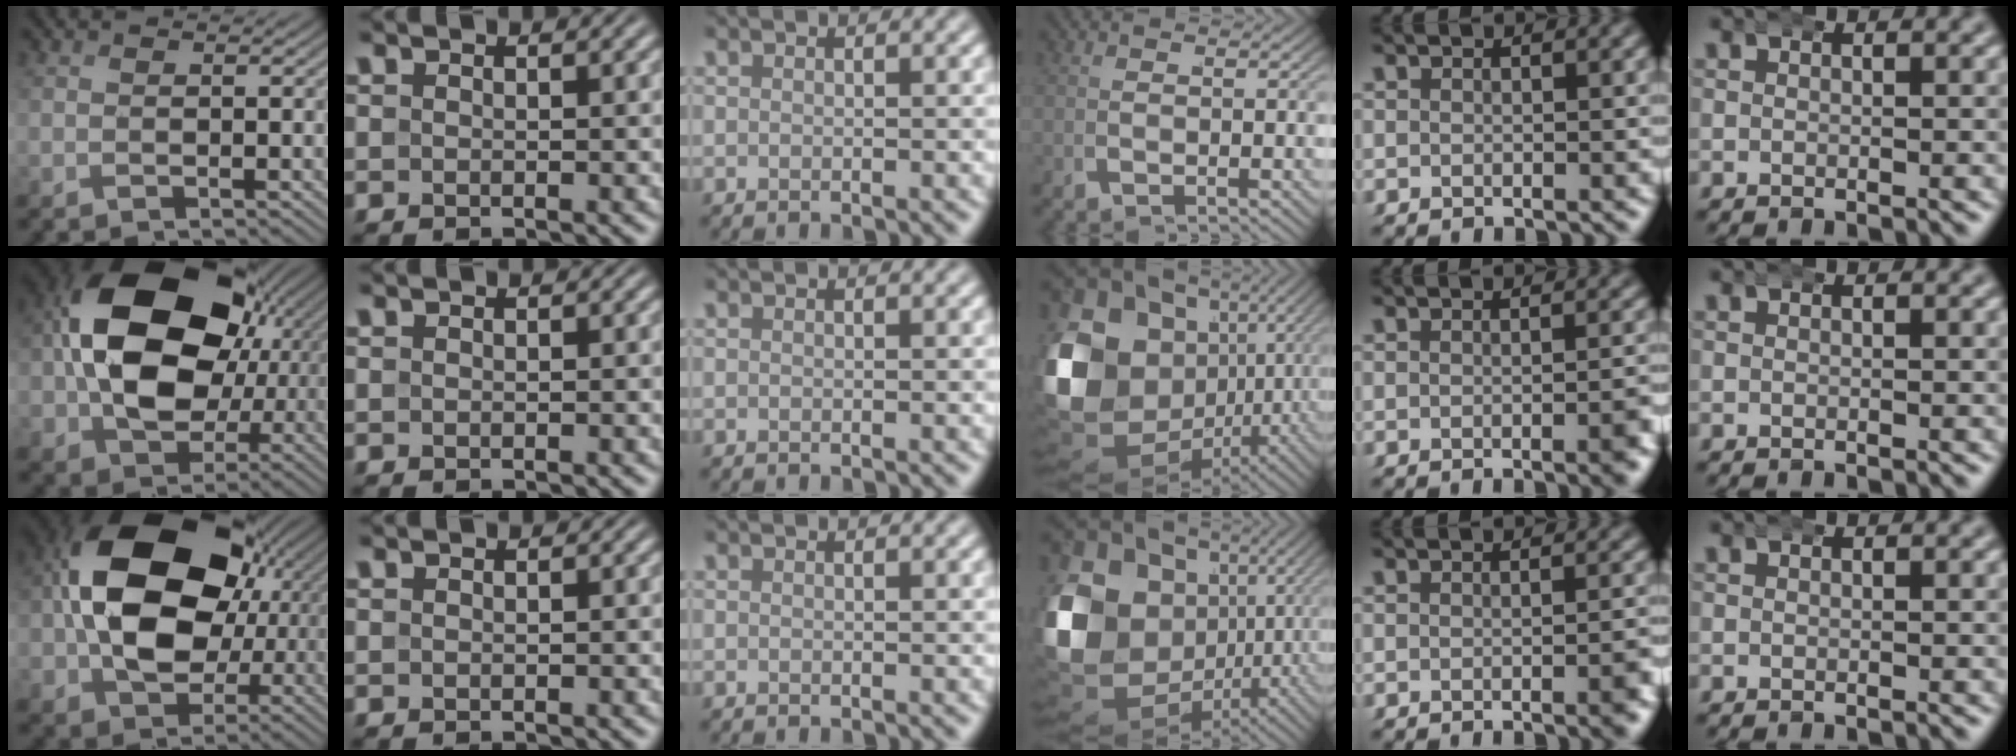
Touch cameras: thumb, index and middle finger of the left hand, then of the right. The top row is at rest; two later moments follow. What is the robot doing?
{"motion": "wrap", "object": "bandana"}